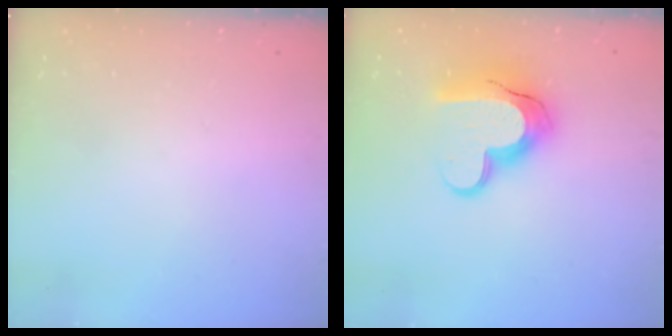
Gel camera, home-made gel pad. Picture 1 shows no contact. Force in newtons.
{"total": 16.0, "press": 16.0, "slide": 1.0}